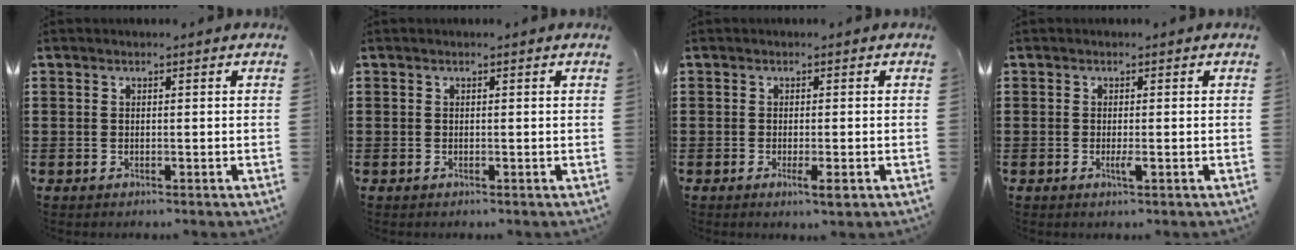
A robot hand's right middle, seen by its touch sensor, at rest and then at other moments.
{"total": 0.0}
{"total": 2.0, "force": [-0.8, 0.3, 1.8], "torque": [-0.031, -0.003, -0.012]}
{"total": 1.3, "force": [-0.3, 0.1, 1.3], "torque": [-0.023, -0.004, -0.006]}